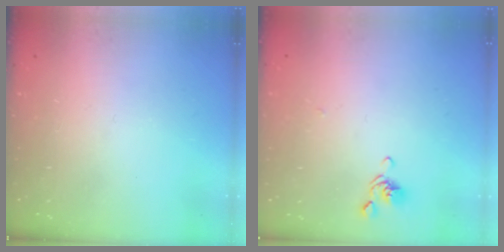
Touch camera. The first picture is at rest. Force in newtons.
{"total": 2.1, "press": 2.0, "slide": 0.7}